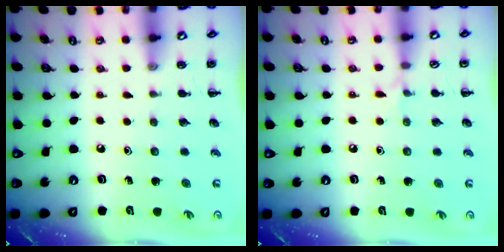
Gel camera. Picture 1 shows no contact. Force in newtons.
{"total": 4.0, "press": 3.7, "slide": 1.5}